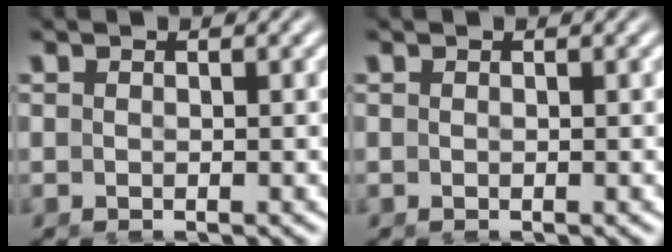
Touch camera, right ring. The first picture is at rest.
{"total": 0.0}